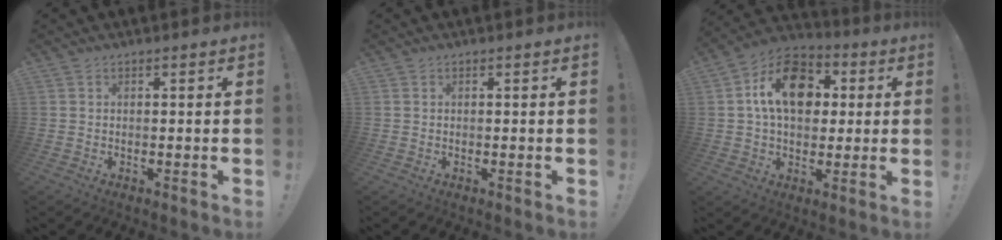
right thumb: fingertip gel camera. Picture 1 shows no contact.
{"total": 0.0}
{"total": 16.6, "force": [4.0, 11.6, 11.2], "torque": [-0.166, 0.007, 0.077]}